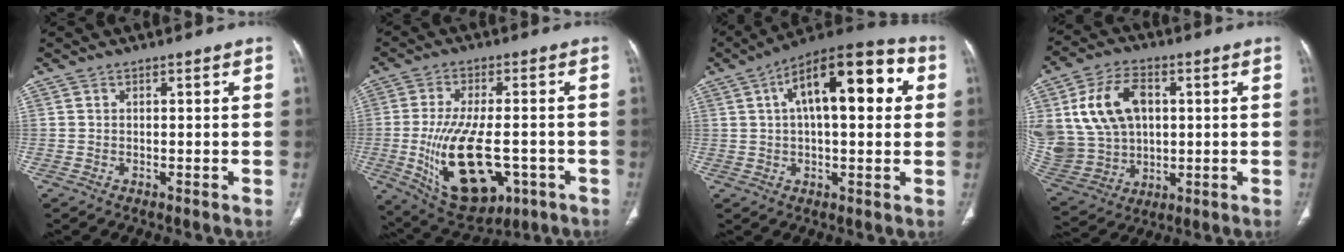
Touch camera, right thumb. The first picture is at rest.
{"total": 18.2, "force": [-4.5, 9.0, 15.2], "torque": [-0.271, -0.002, -0.047]}
{"total": 18.9, "force": [4.8, 8.0, 16.5], "torque": [-0.225, 0.029, 0.062]}
{"total": 18.7, "force": [4.3, 13.7, 11.9], "torque": [-0.229, 0.006, 0.100]}